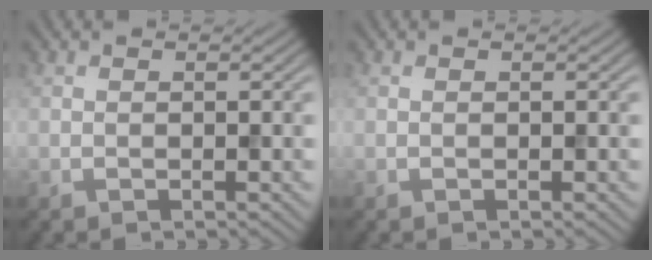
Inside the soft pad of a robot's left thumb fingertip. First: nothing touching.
{"total": 0.0}